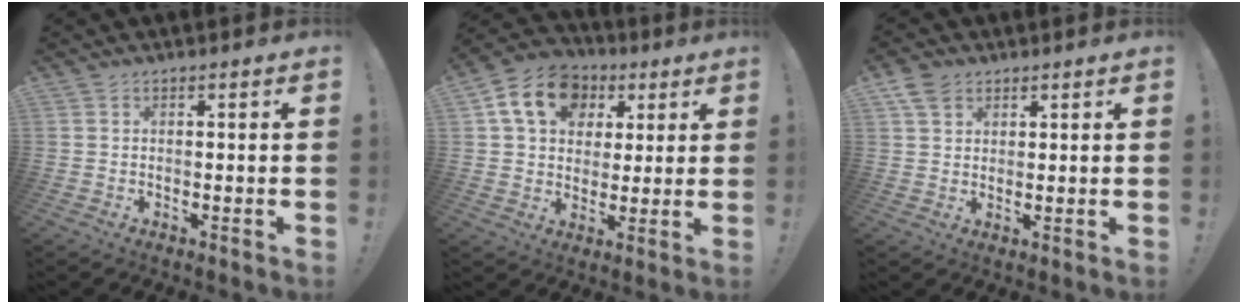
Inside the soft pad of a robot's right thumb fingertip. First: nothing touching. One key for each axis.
{"total": 15.8, "fx": 6.2, "fy": 11.9, "fz": 8.4, "tx": -0.126, "ty": -0.010, "tz": 0.119}
{"total": 5.3, "fx": 3.2, "fy": 3.8, "fz": 1.8, "tx": -0.029, "ty": -0.010, "tz": 0.062}